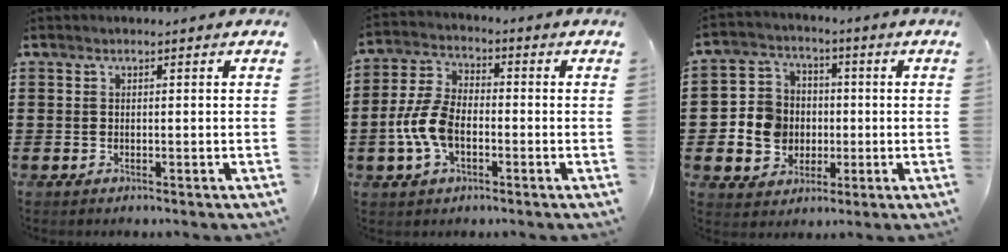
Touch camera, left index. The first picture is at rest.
{"total": 7.8, "force": [-2.1, 4.5, 6.0], "torque": [-0.159, -0.003, -0.049]}
{"total": 7.0, "force": [-0.8, 6.8, 1.4], "torque": [-0.058, 0.018, -0.011]}